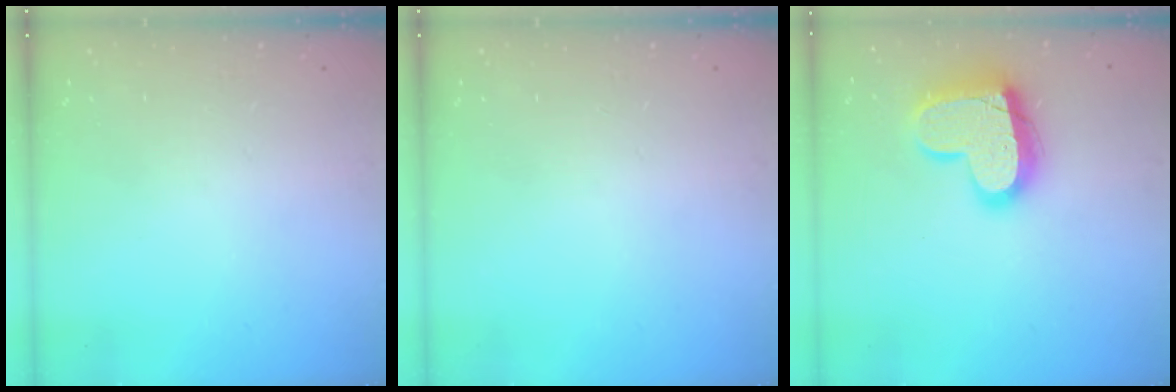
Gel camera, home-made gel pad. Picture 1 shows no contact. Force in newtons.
{"total": 0.0}
{"total": 17.6, "press": 17.6, "slide": 1.2}